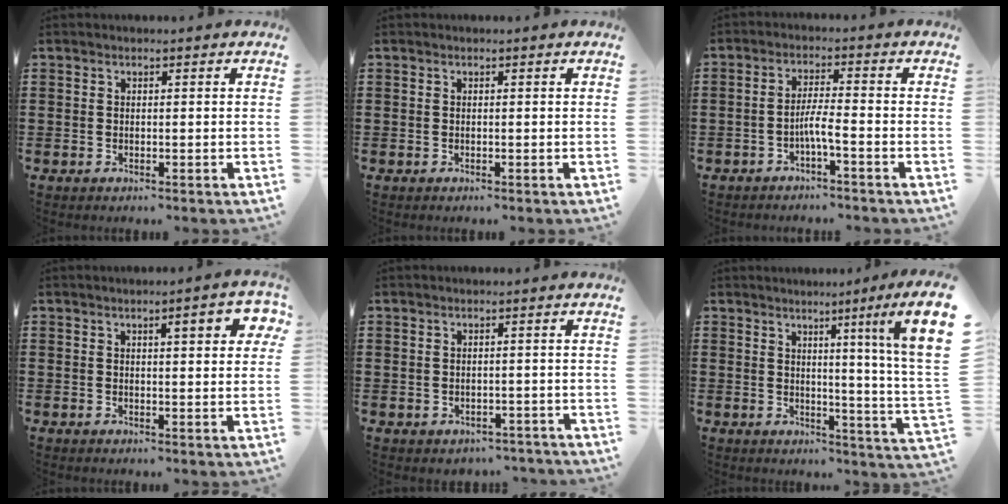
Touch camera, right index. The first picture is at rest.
{"total": 0.0}
{"total": 3.5, "force": [-1.8, 0.2, 3.0], "torque": [-0.062, -0.002, -0.037]}
{"total": 4.3, "force": [1.8, 1.0, 3.8], "torque": [-0.053, -0.002, 0.022]}
{"total": 1.1, "force": [-0.8, 0.8, -0.1], "torque": [-0.004, 0.001, -0.019]}
{"total": 5.7, "force": [2.8, -0.8, 5.0], "torque": [-0.095, -0.027, 0.035]}